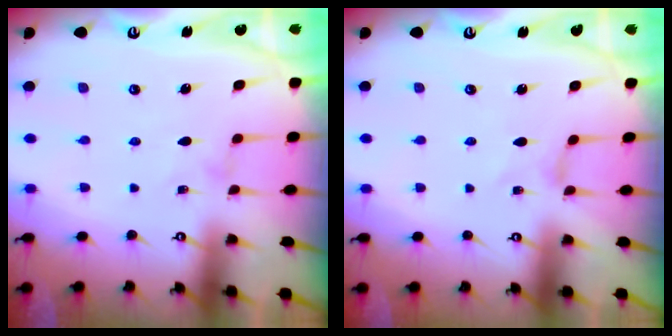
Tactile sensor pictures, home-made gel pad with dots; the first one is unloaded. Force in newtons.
{"total": 0.0}